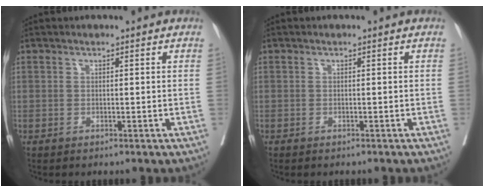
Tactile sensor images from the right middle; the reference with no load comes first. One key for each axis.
{"total": 1.6, "fx": -1.4, "fy": 0.2, "fz": 0.6, "tx": -0.010, "ty": -0.001, "tz": -0.019}